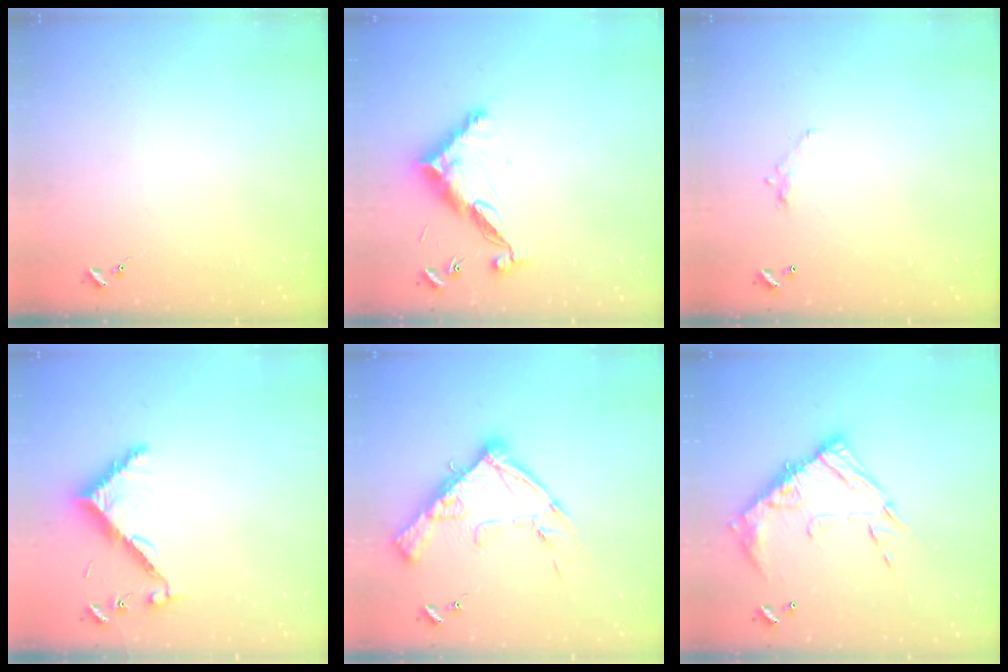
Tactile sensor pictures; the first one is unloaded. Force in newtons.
{"total": 12.4, "press": 12.4, "slide": 0.2}
{"total": 4.8, "press": 4.8, "slide": 0.3}
{"total": 8.0, "press": 7.9, "slide": 0.4}
{"total": 17.3, "press": 17.2, "slide": 1.6}
{"total": 16.0, "press": 15.9, "slide": 1.4}